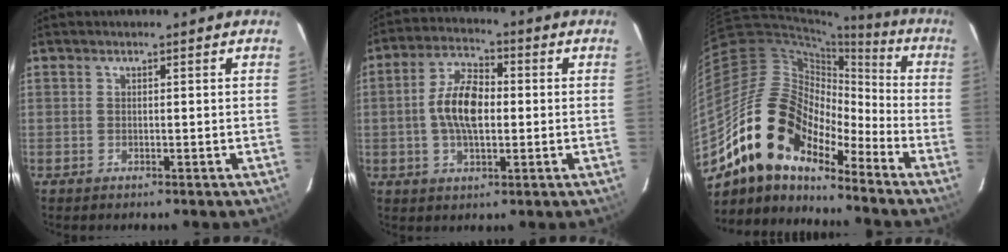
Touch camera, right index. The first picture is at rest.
{"total": 9.4, "force": [-0.3, 4.6, 8.2], "torque": [-0.158, 0.014, -0.007]}
{"total": 17.1, "force": [-12.7, 8.0, 8.3], "torque": [-0.153, 0.006, -0.243]}